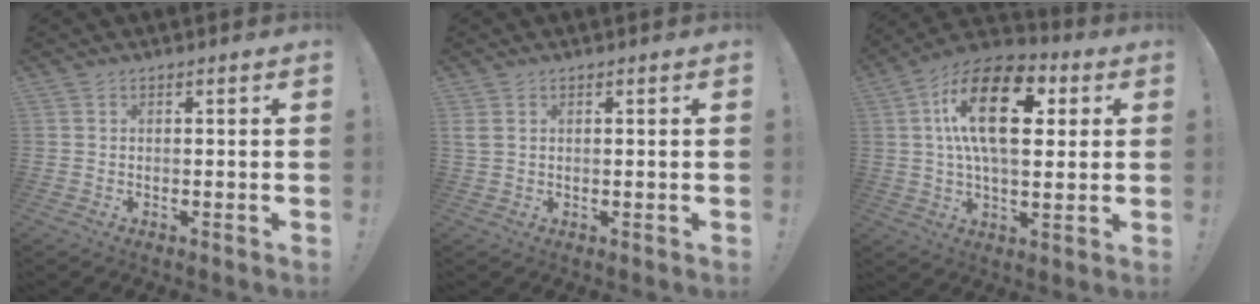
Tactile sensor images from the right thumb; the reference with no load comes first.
{"total": 2.0, "force": [1.0, 1.0, 1.5], "torque": [-0.030, 0.002, 0.019]}
{"total": 21.3, "force": [5.3, 10.9, 17.6], "torque": [-0.294, -0.011, 0.081]}